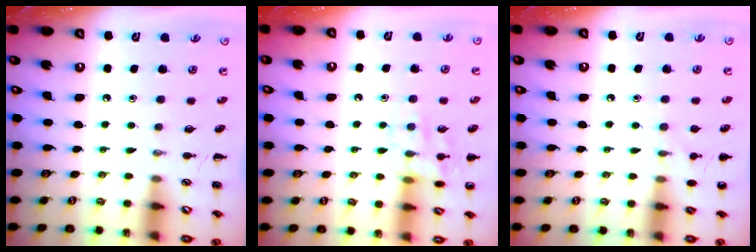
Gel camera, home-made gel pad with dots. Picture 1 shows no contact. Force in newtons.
{"total": 11.5, "press": 11.5, "slide": 0.8}
{"total": 8.0, "press": 7.7, "slide": 2.2}